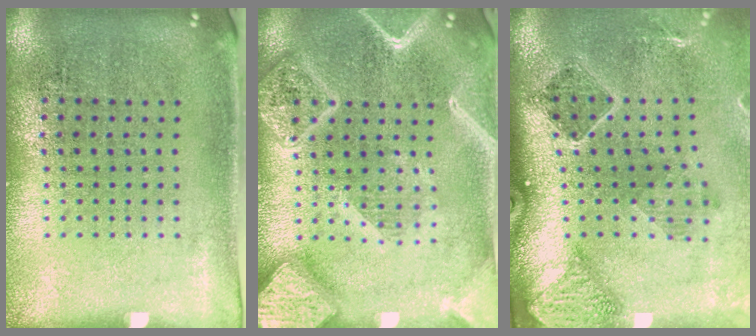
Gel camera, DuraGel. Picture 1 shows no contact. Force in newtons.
{"total": 3.9, "press": 3.9, "slide": 0.4}
{"total": 1.9, "press": 1.6, "slide": 1.0}